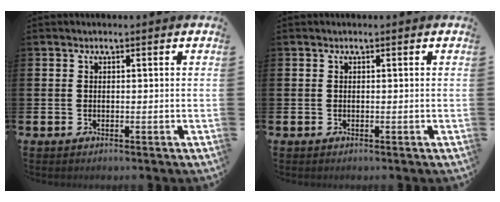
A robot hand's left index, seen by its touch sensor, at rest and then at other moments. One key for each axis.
{"total": 0.0}